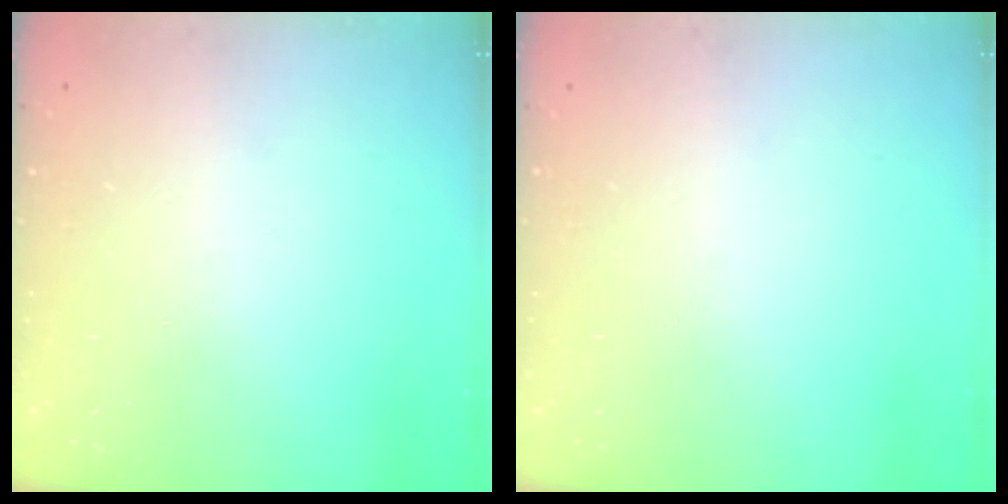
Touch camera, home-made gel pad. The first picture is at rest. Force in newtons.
{"total": 0.0}